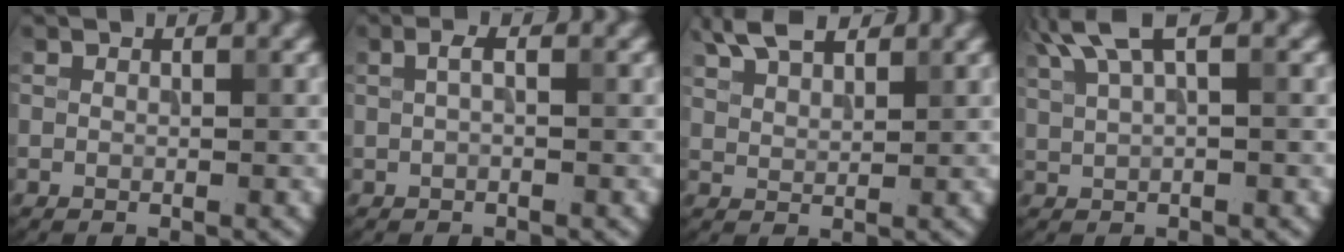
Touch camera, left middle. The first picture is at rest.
{"total": 1.1, "force": [0.1, 0.2, 1.0], "torque": [-0.022, 0.003, 0.002]}
{"total": 4.3, "force": [3.2, 1.7, 2.3], "torque": [-0.050, 0.013, 0.063]}
{"total": 4.3, "force": [2.5, 1.2, 3.3], "torque": [-0.068, 0.015, 0.051]}